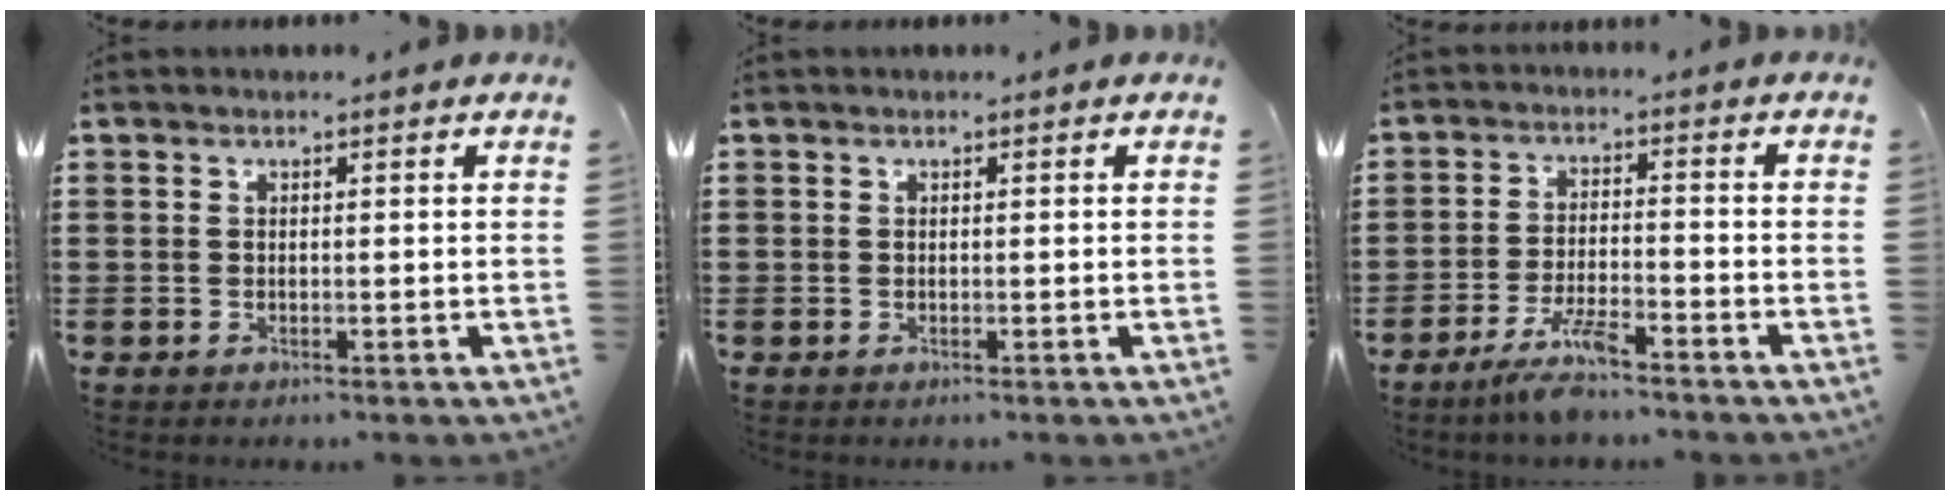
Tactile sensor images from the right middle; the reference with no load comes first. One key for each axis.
{"total": 0.0}
{"total": 5.7, "fx": -4.3, "fy": 0.7, "fz": 3.8, "tx": -0.079, "ty": -0.007, "tz": -0.081}